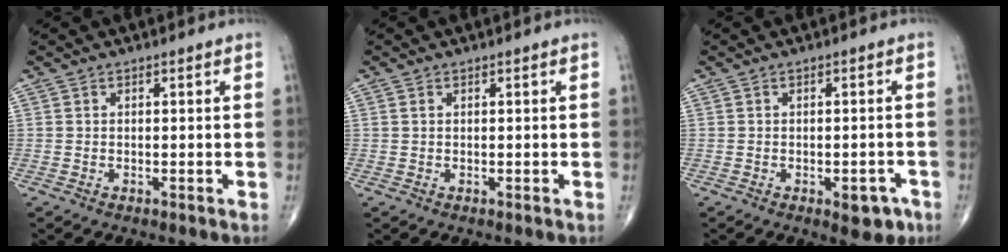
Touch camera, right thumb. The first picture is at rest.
{"total": 0.6, "force": [0.3, 0.3, 0.4], "torque": [-0.010, 0.005, 0.006]}
{"total": 4.6, "force": [-2.2, 2.3, 3.3], "torque": [-0.021, 0.010, -0.020]}